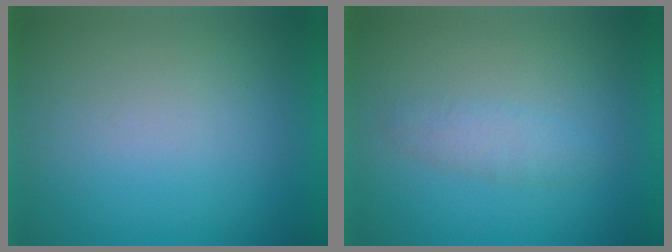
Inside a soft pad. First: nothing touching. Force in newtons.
{"total": 2.2}